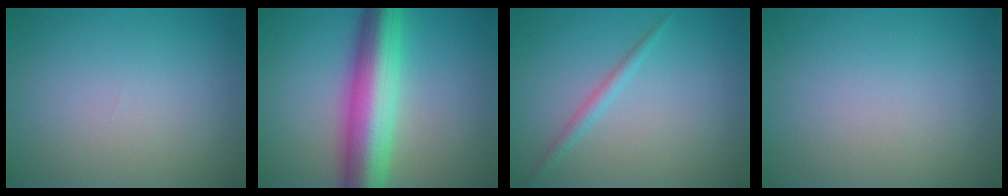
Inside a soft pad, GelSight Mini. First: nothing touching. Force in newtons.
{"total": 9.5, "press": 9.5, "slide": 0.2}
{"total": 1.3, "press": 1.3, "slide": 0.1}
{"total": 0.0}